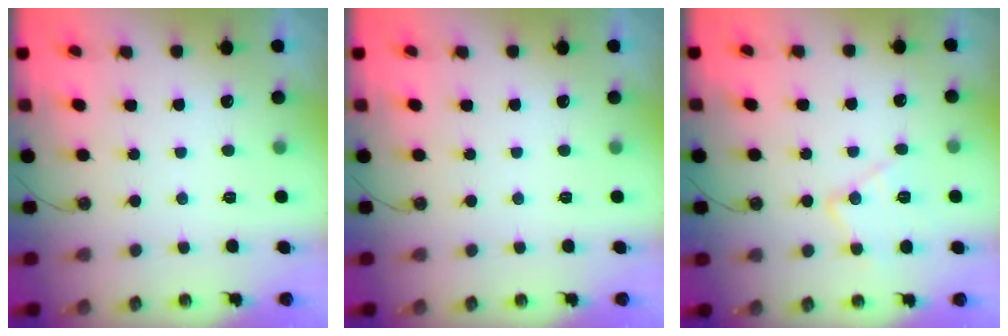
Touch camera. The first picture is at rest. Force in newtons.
{"total": 0.0}
{"total": 11.7, "press": 11.7, "slide": 0.7}